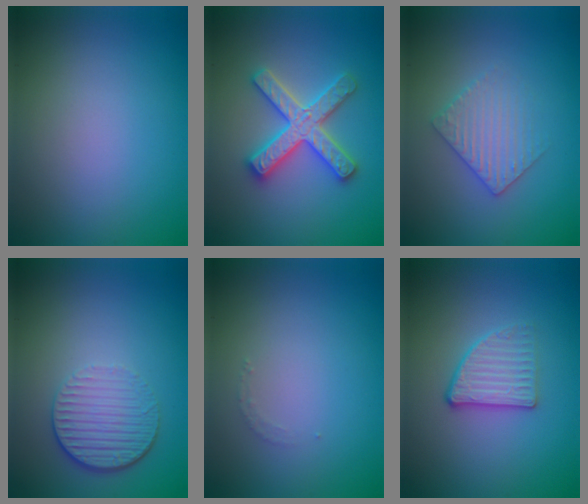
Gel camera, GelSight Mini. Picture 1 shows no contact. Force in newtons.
{"total": 5.1, "press": 5.0, "slide": 0.7}
{"total": 3.0, "press": 2.9, "slide": 0.6}
{"total": 4.2, "press": 3.0, "slide": 3.0}
{"total": 0.8, "press": 0.8, "slide": 0.1}
{"total": 2.8, "press": 2.5, "slide": 1.4}